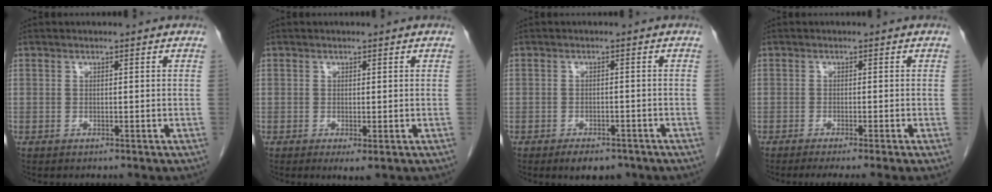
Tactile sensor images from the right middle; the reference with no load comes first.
{"total": 1.7, "force": [-0.5, 0.4, 1.6], "torque": [-0.024, -0.006, -0.004]}
{"total": 5.0, "force": [-3.8, 2.2, 2.4], "torque": [-0.032, -0.003, -0.050]}
{"total": 5.0, "force": [-3.8, -0.8, 3.1], "torque": [-0.035, -0.012, -0.060]}